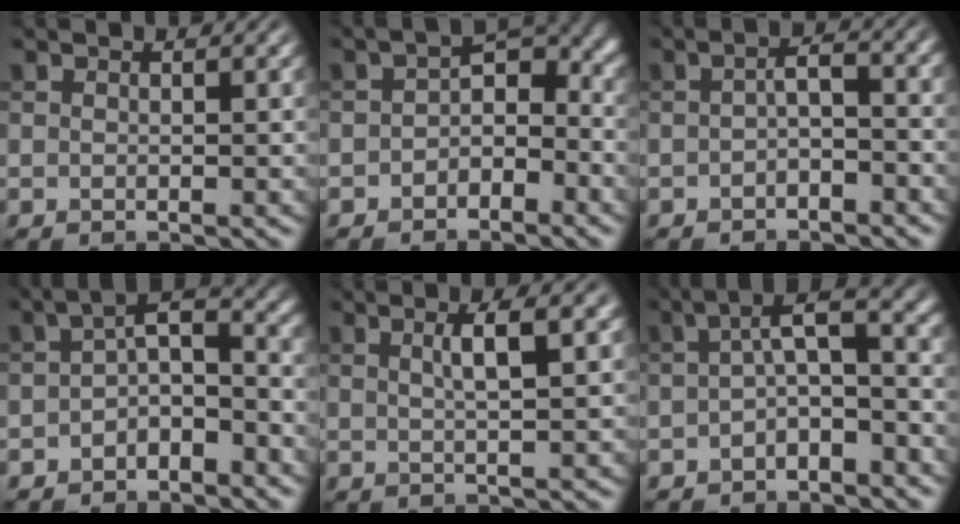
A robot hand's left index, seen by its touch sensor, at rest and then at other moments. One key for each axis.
{"total": 3.4, "fx": -1.4, "fy": 2.1, "fz": 2.2, "tx": -0.025, "ty": 0.010, "tz": -0.034}
{"total": 2.5, "fx": -1.1, "fy": 0.8, "fz": 2.0, "tx": -0.037, "ty": 0.007, "tz": -0.025}
{"total": 4.5, "fx": -2.0, "fy": 2.0, "fz": 3.5, "tx": -0.057, "ty": 0.015, "tz": -0.046}
{"total": 3.7, "fx": 0.9, "fy": 1.0, "fz": 3.5, "tx": -0.044, "ty": 0.011, "tz": 0.010}
{"total": 5.4, "fx": -0.7, "fy": 1.8, "fz": 5.0, "tx": -0.073, "ty": 0.018, "tz": -0.025}